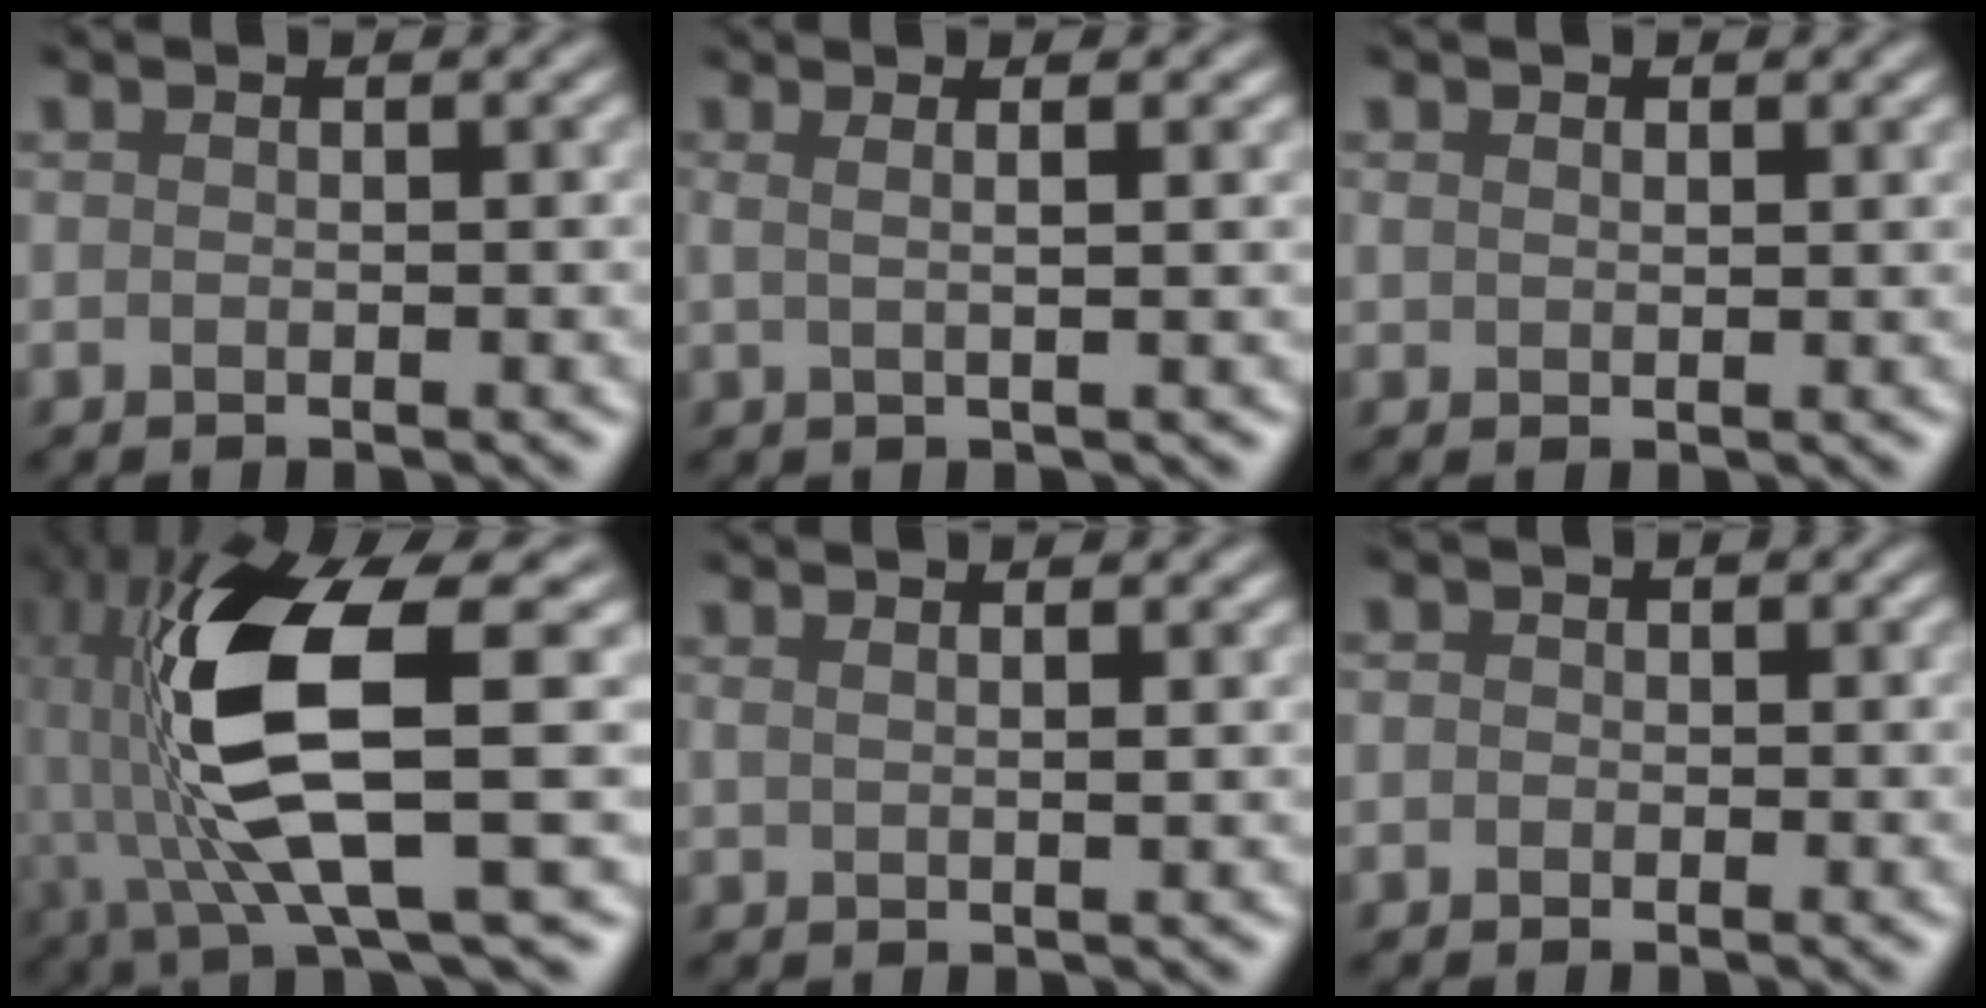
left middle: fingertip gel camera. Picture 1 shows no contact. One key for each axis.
{"total": 1.8, "fx": 1.3, "fy": 0.5, "fz": 1.2, "tx": 0.000, "ty": -0.015, "tz": 0.007}
{"total": 1.1, "fx": 1.0, "fy": 0.5, "fz": -0.1, "tx": 0.015, "ty": 0.002, "tz": 0.006}
{"total": 12.2, "fx": 1.9, "fy": 4.0, "fz": 11.3, "tx": -0.239, "ty": -0.016, "tz": 0.039}
{"total": 1.5, "fx": 1.3, "fy": 0.4, "fz": 0.4, "tx": 0.017, "ty": -0.008, "tz": 0.008}
{"total": 0.7, "fx": 0.0, "fy": 0.3, "fz": -0.6, "tx": 0.011, "ty": -0.001, "tz": -0.004}